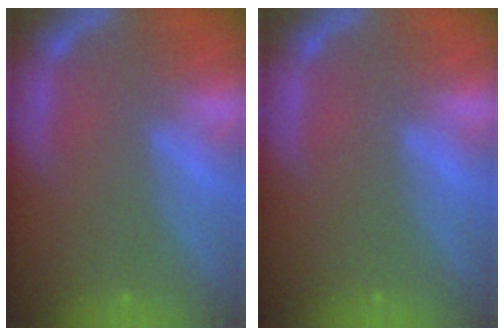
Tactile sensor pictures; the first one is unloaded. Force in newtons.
{"total": 0.0}